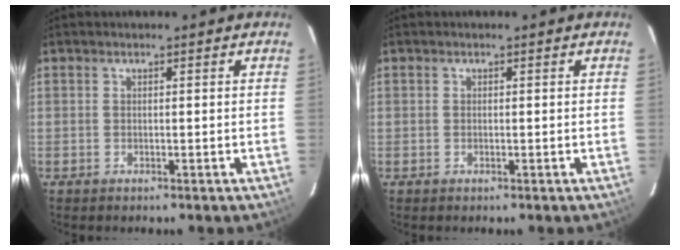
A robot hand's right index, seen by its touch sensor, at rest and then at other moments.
{"total": 0.0}